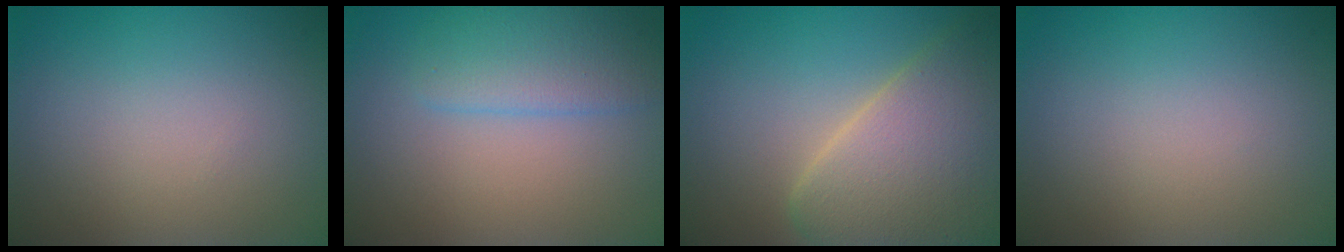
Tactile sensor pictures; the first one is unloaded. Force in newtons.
{"total": 3.4, "press": 3.4, "slide": 0.1}
{"total": 7.4, "press": 7.4, "slide": 0.4}
{"total": 0.0}